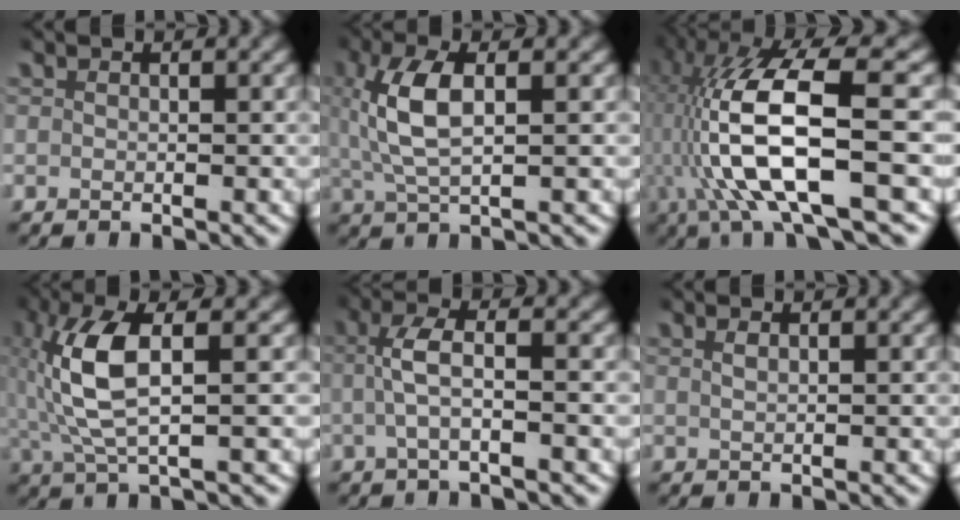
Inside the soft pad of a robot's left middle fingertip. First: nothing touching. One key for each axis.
{"total": 5.4, "fx": 0.9, "fy": 2.0, "fz": 4.9, "tx": -0.105, "ty": 0.005, "tz": 0.019}
{"total": 11.2, "fx": 0.3, "fy": 4.4, "fz": 10.3, "tx": -0.200, "ty": -0.004, "tz": 0.011}
{"total": 6.7, "fx": 0.8, "fy": 2.2, "fz": 6.2, "tx": -0.133, "ty": 0.010, "tz": 0.015}
{"total": 3.0, "fx": -0.5, "fy": 0.6, "fz": 2.9, "tx": -0.060, "ty": 0.008, "tz": -0.015}
{"total": 0.6, "fx": 0.3, "fy": 0.1, "fz": 0.5, "tx": -0.010, "ty": 0.000, "tz": 0.007}